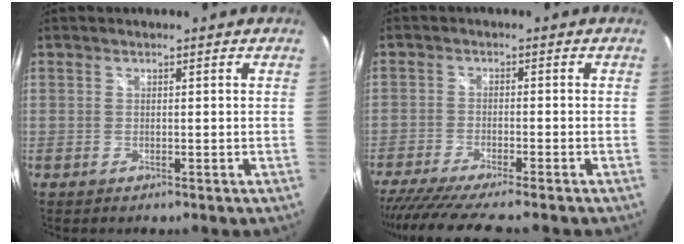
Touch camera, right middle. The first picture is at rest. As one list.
[{"total": 11.0, "force": [-9.5, -0.2, 5.6], "torque": [-0.123, -0.035, -0.156]}]